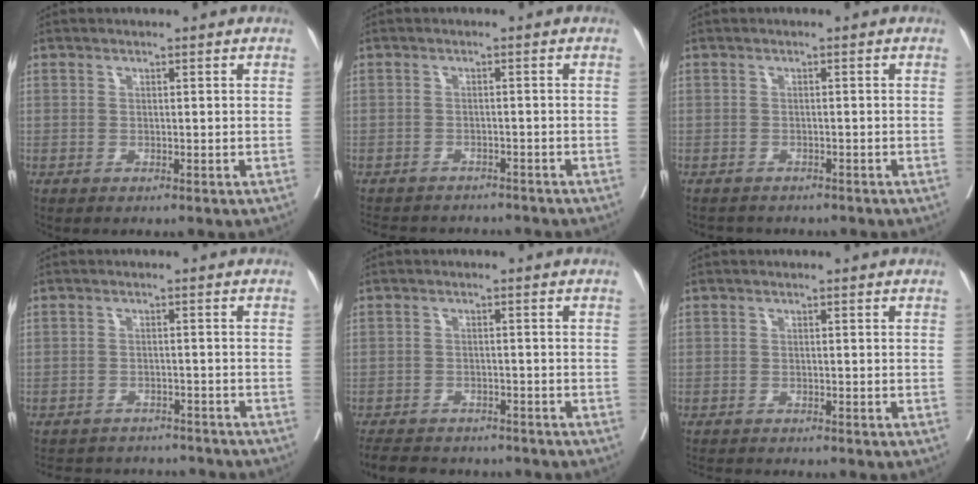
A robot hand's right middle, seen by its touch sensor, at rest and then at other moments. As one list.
[{"total": 9.3, "force": [-8.6, 2.9, 2.0], "torque": [-0.035, 0.006, -0.108]}, {"total": 4.7, "force": [-4.2, 1.8, 1.1], "torque": [-0.018, -0.002, -0.053]}, {"total": 11.4, "force": [-10.8, 3.2, 2.1], "torque": [-0.039, 0.015, -0.134]}, {"total": 11.1, "force": [-9.9, 3.6, 3.4], "torque": [-0.072, -0.001, -0.131]}, {"total": 3.9, "force": [-3.8, 0.0, 1.0], "torque": [-0.009, -0.011, -0.062]}]